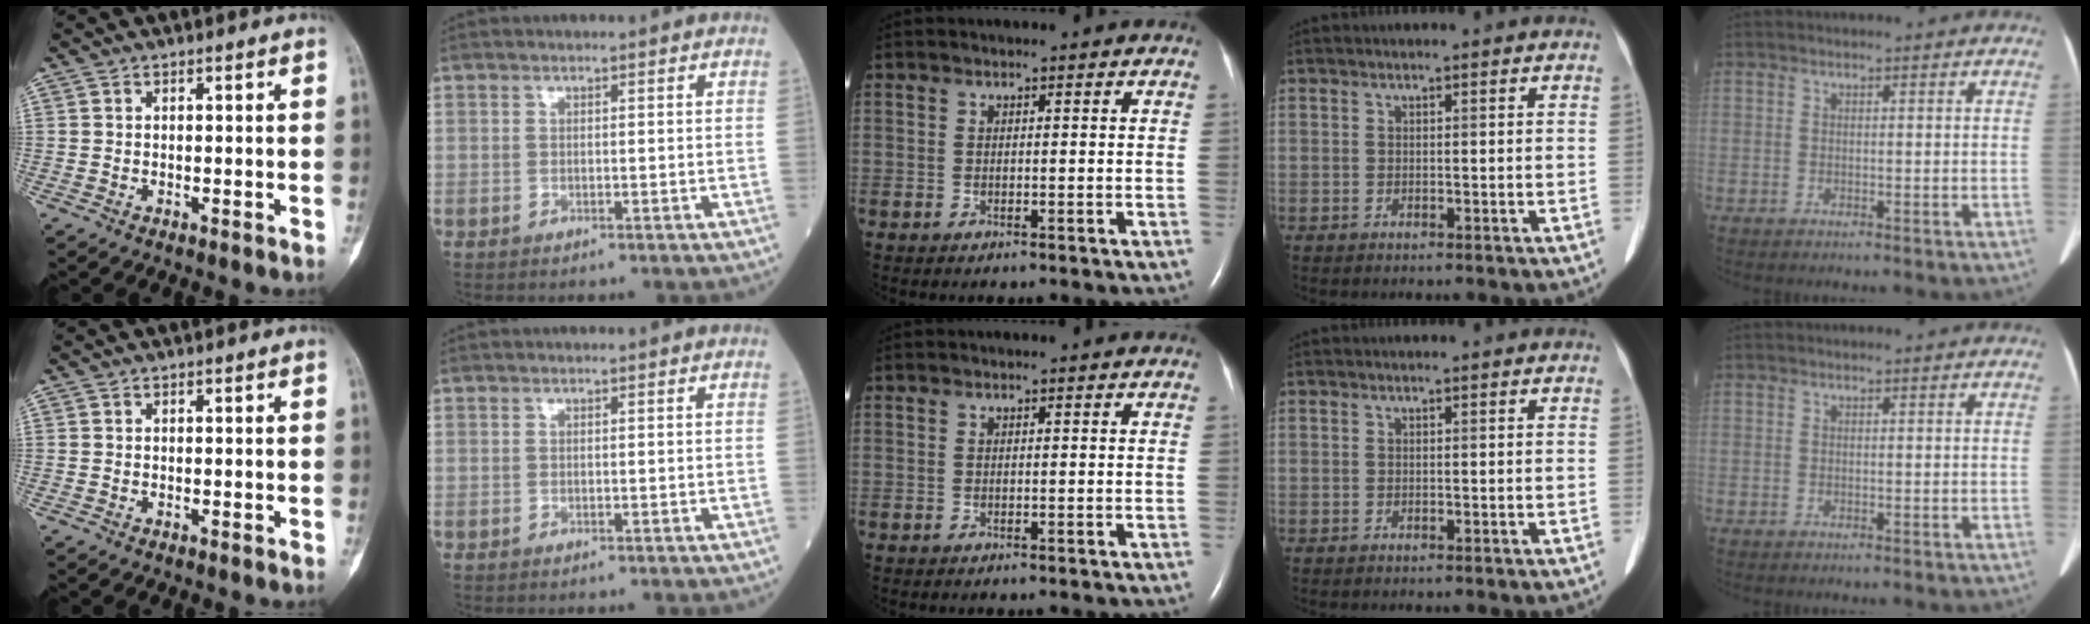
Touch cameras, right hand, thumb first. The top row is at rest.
{}